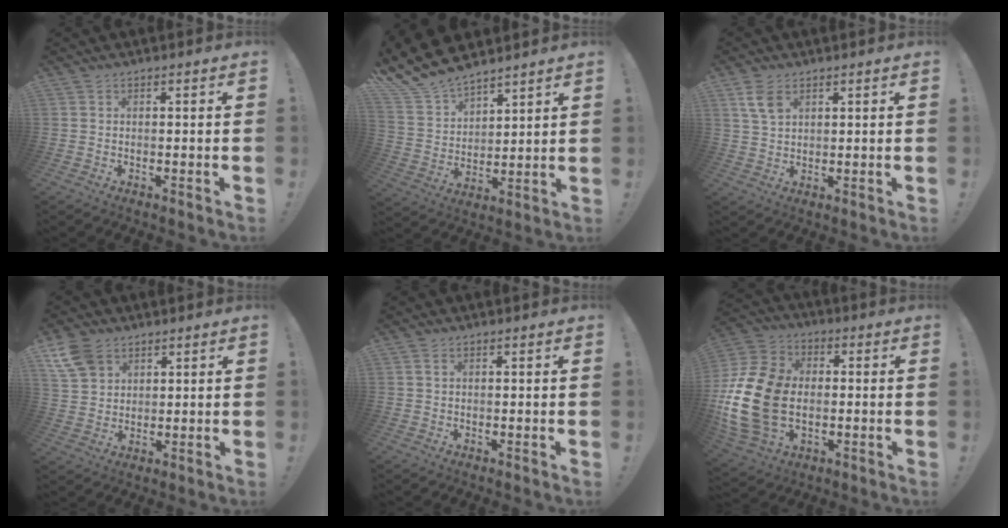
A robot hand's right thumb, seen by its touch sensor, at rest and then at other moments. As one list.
[{"total": 12.4, "force": [11.3, 4.5, 2.2], "torque": [-0.076, -0.090, 0.214]}, {"total": 5.7, "force": [3.1, 3.4, 3.5], "torque": [-0.066, -0.007, 0.060]}, {"total": 8.9, "force": [5.2, 6.2, 3.7], "torque": [-0.075, -0.022, 0.105]}, {"total": 1.1, "force": [0.5, 0.5, 0.8], "torque": [-0.026, 0.005, 0.010]}, {"total": 21.9, "force": [-2.5, 15.8, 15.0], "torque": [-0.297, 0.033, -0.033]}]